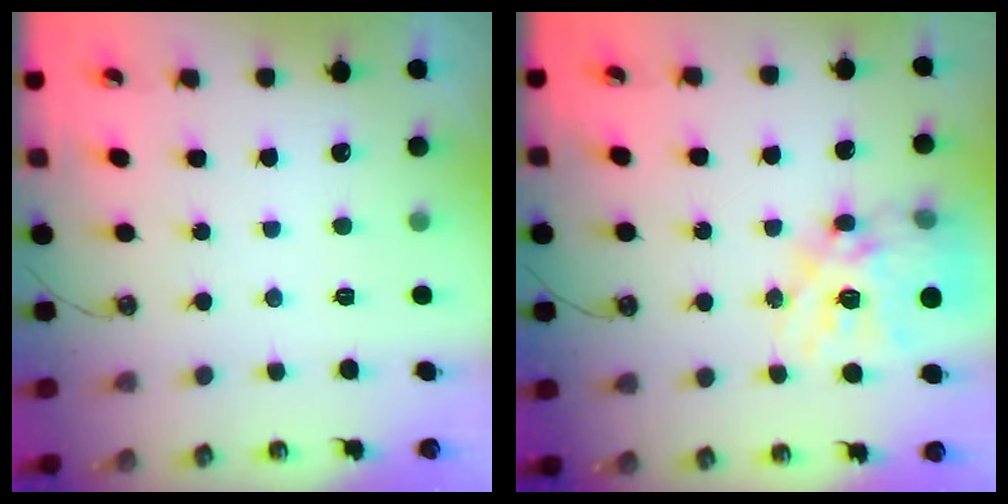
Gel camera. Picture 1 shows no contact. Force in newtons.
{"total": 20.2, "press": 20.1, "slide": 1.7}